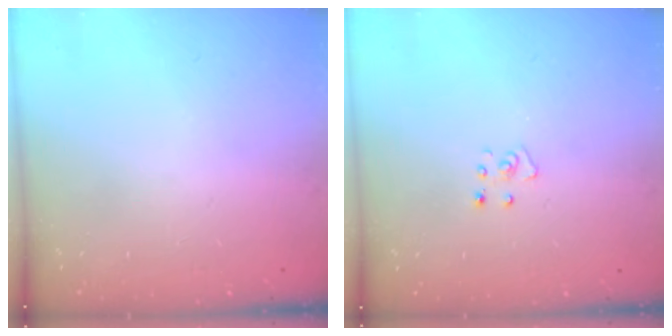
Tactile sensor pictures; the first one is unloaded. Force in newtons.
{"total": 2.8, "press": 2.8, "slide": 0.2}